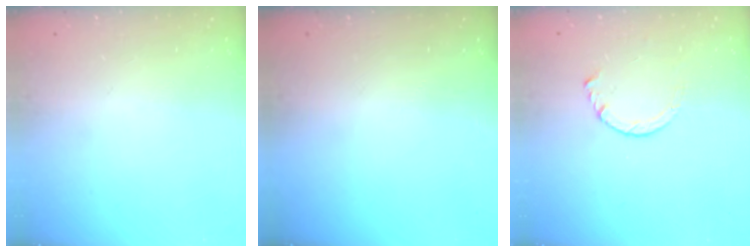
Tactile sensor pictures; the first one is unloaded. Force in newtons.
{"total": 0.0}
{"total": 3.6, "press": 3.5, "slide": 0.4}